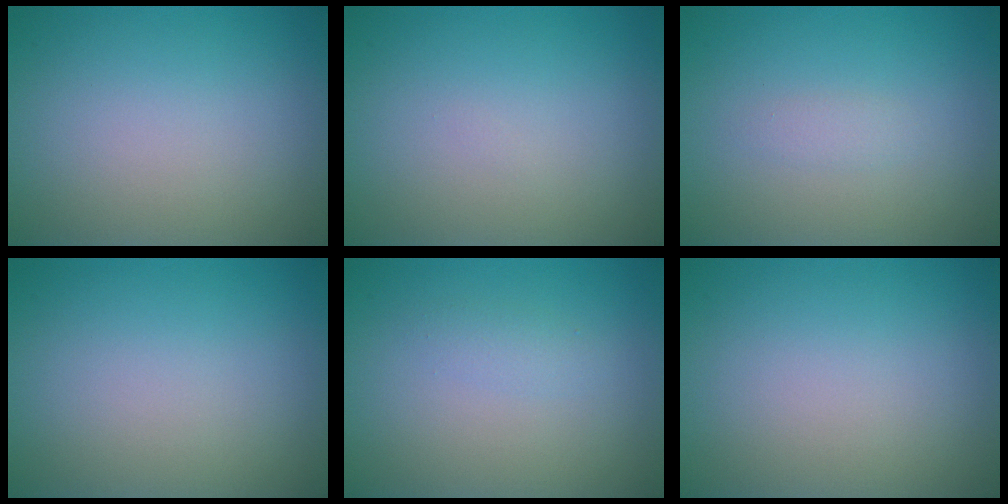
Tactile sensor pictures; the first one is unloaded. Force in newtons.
{"total": 0.0}
{"total": 0.9, "press": 0.9, "slide": 0.0}
{"total": 0.0}
{"total": 1.1, "press": 1.1, "slide": 0.1}
{"total": 0.0}